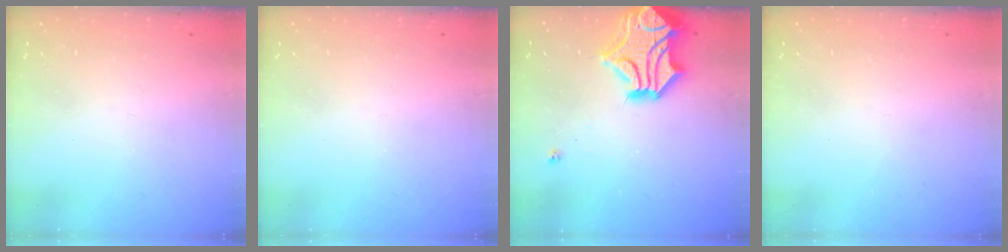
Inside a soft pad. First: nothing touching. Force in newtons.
{"total": 0.0}
{"total": 8.7, "press": 8.4, "slide": 2.3}
{"total": 0.0}